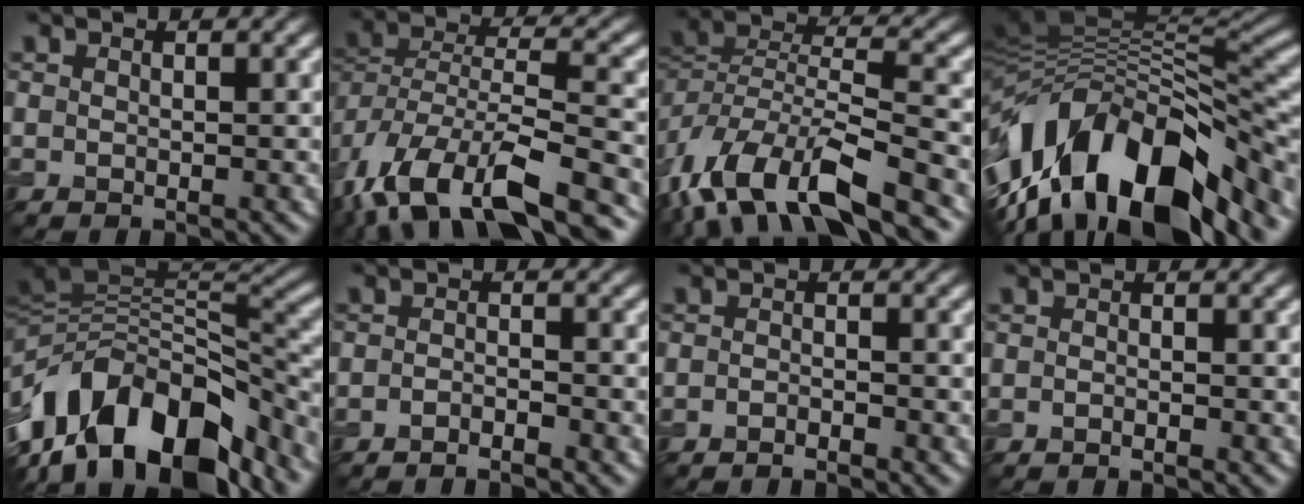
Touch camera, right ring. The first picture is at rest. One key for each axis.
{"total": 14.0, "fx": -8.6, "fy": 5.3, "fz": 9.7, "tx": -0.200, "ty": -0.002, "tz": -0.137}
{"total": 12.5, "fx": -8.2, "fy": 4.7, "fz": 8.2, "tx": -0.166, "ty": 0.002, "tz": -0.148}
{"total": 17.3, "fx": -7.2, "fy": 8.2, "fz": 13.5, "tx": -0.232, "ty": 0.004, "tz": -0.123}
{"total": 15.1, "fx": -7.6, "fy": 7.8, "fz": 10.5, "tx": -0.188, "ty": 0.012, "tz": -0.126}
{"total": 1.8, "fx": -1.5, "fy": 0.3, "fz": 1.0, "tx": -0.014, "ty": -0.002, "tz": -0.030}
{"total": 1.5, "fx": -1.2, "fy": 0.2, "fz": 0.8, "tx": -0.013, "ty": -0.002, "tz": -0.024}
{"total": 0.8, "fx": -0.7, "fy": 0.1, "fz": 0.5, "tx": -0.009, "ty": -0.001, "tz": -0.013}